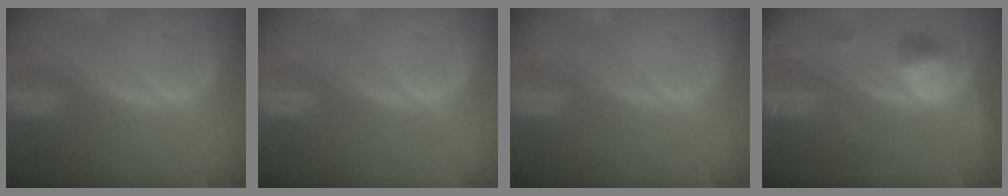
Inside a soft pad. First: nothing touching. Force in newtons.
{"total": 0.0}
{"total": 0.0}
{"total": 5.3, "press": 5.1, "slide": 1.5}